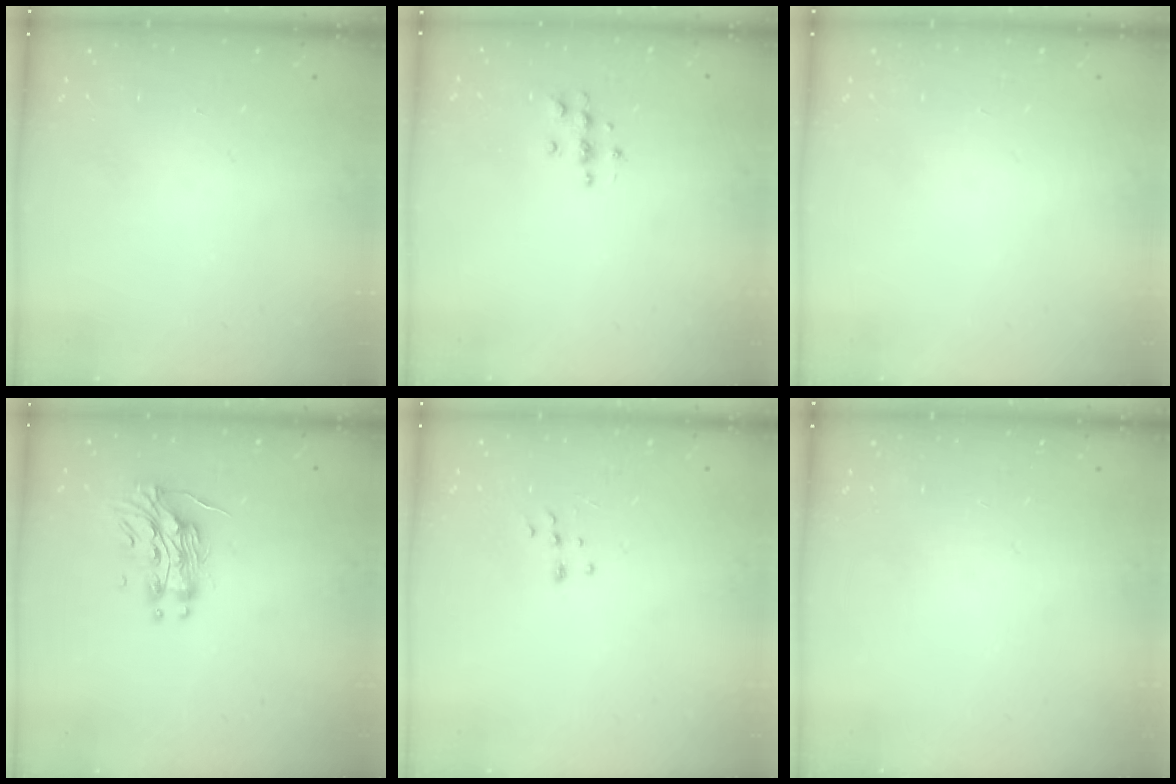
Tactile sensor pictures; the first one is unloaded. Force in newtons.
{"total": 4.9, "press": 4.8, "slide": 0.6}
{"total": 0.0}
{"total": 13.2, "press": 13.2, "slide": 0.8}
{"total": 6.7, "press": 6.7, "slide": 0.6}
{"total": 0.0}